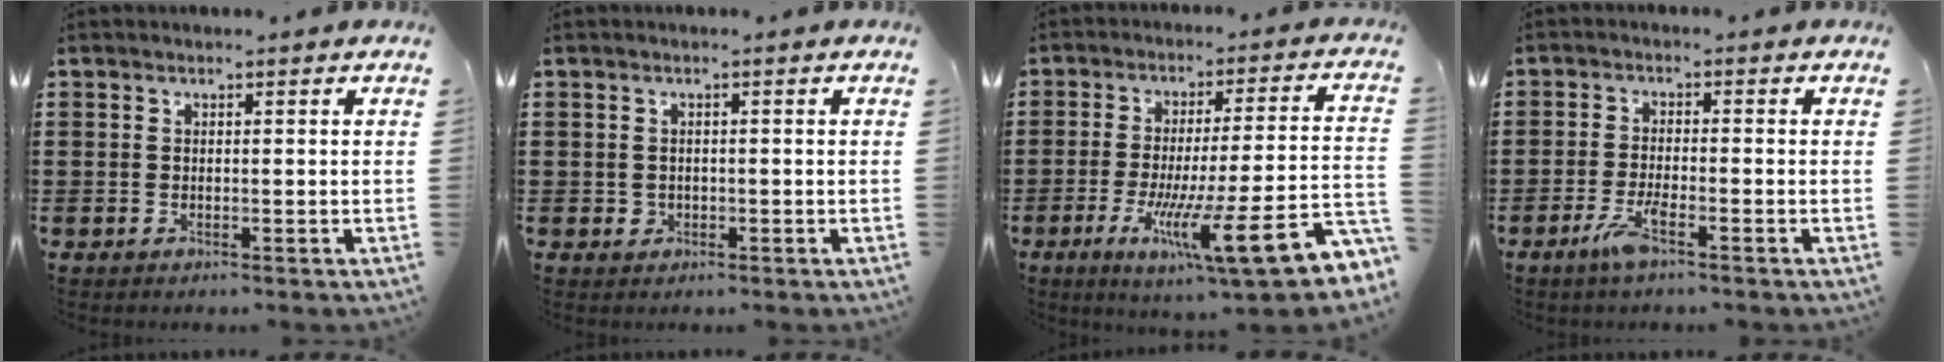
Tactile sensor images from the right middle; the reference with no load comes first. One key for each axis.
{"total": 0.9, "fx": 0.0, "fy": 0.9, "fz": 0.3, "tx": -0.008, "ty": 0.006, "tz": -0.002}
{"total": 13.7, "fx": -6.7, "fy": 1.5, "fz": 11.9, "tx": -0.188, "ty": -0.020, "tz": -0.118}
{"total": 4.0, "fx": -2.3, "fy": 0.5, "fz": 3.2, "tx": -0.075, "ty": -0.006, "tz": -0.046}